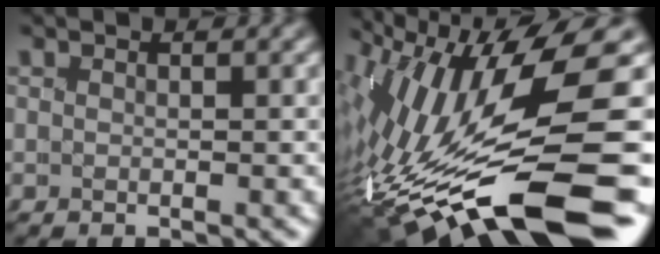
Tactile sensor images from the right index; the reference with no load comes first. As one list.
[{"total": 15.3, "force": [-3.8, 5.7, 13.7], "torque": [-0.203, -0.018, -0.039]}]